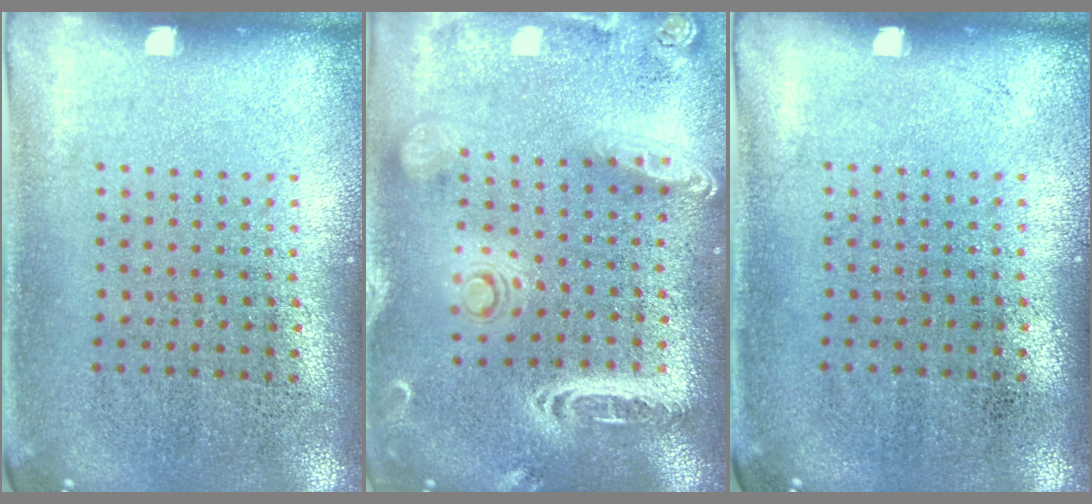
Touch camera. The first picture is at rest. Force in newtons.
{"total": 2.8, "press": 2.4, "slide": 1.4}
{"total": 0.0}